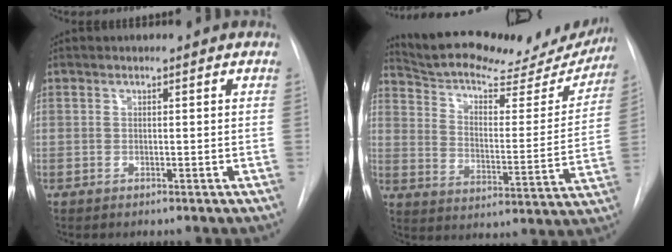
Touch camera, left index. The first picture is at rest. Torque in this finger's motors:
{"motor_torque": [0.89, -1.25, -0.02, 0.00]}